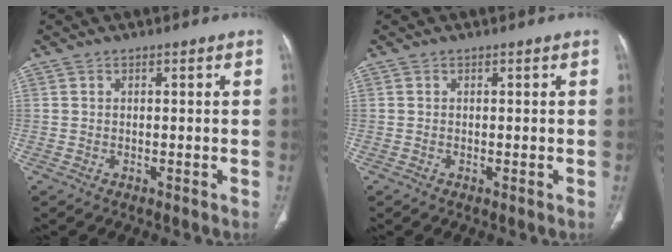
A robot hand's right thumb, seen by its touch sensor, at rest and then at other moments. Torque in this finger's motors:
{"motor_torque": [-0.03, -0.15, -0.13, 0.36, 0.02]}